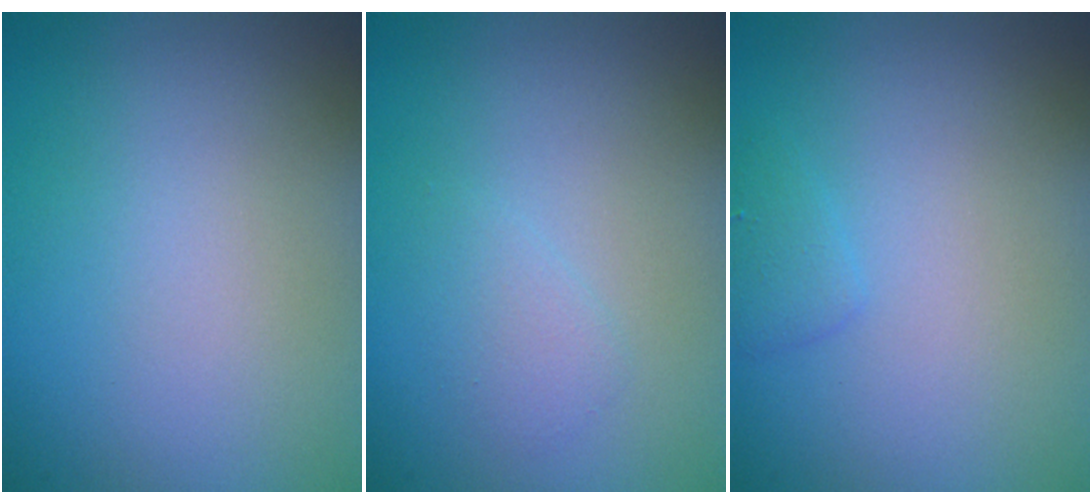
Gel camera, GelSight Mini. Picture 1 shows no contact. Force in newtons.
{"total": 1.1, "press": 1.1, "slide": 0.1}
{"total": 1.1, "press": 1.1, "slide": 0.0}